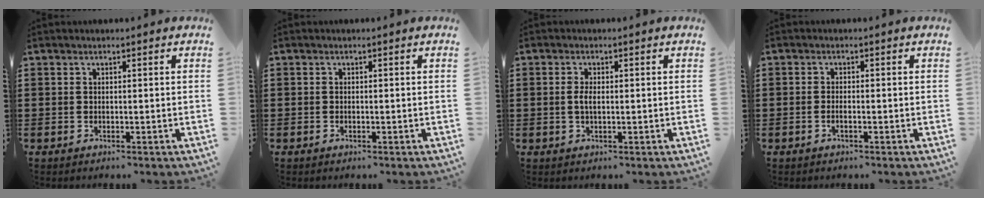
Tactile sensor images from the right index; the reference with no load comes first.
{"total": 0.0}
{"total": 2.2, "force": [0.0, 0.9, 2.0], "torque": [-0.047, -0.002, -0.003]}
{"total": 0.9, "force": [-0.4, 0.1, 0.8], "torque": [-0.017, -0.007, -0.005]}